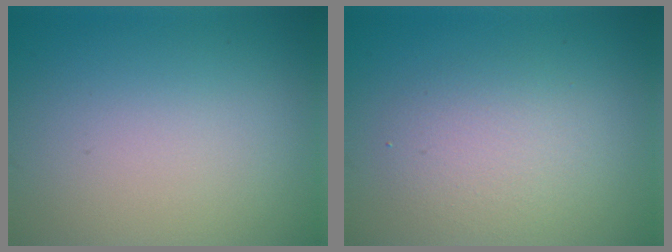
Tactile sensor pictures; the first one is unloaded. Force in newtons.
{"total": 3.1, "press": 3.1, "slide": 0.1}